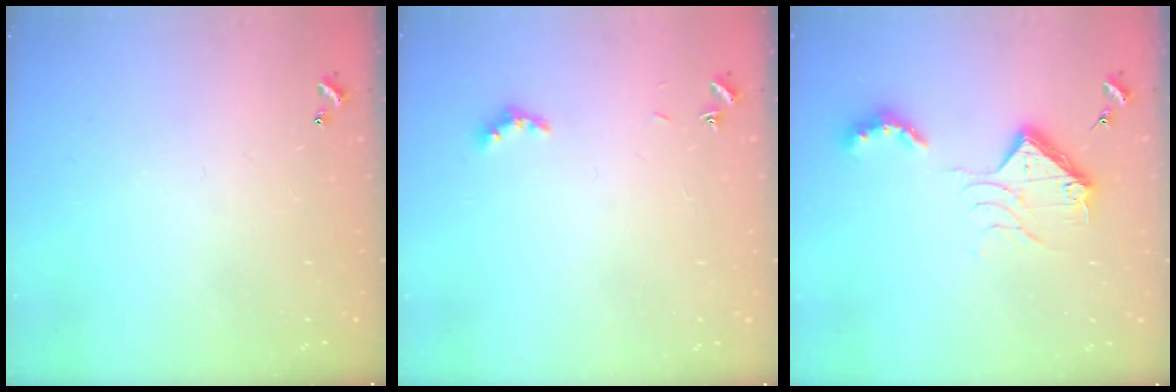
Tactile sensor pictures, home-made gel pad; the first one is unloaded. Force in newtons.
{"total": 3.5, "press": 3.4, "slide": 1.0}
{"total": 12.0, "press": 12.0, "slide": 0.4}